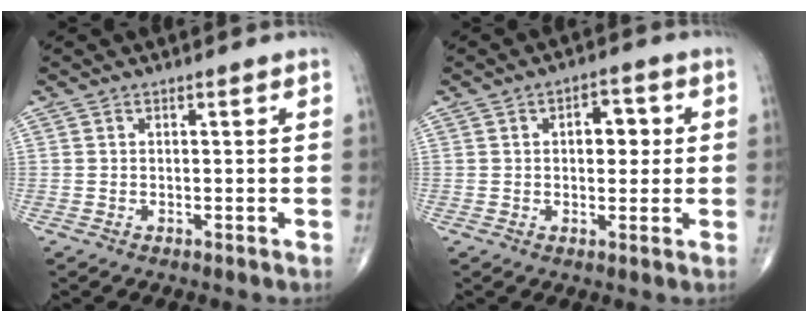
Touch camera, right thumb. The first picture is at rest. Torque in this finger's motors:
{"motor_torque": [0.20, 1.32, 0.63, 0.15, 0.00]}